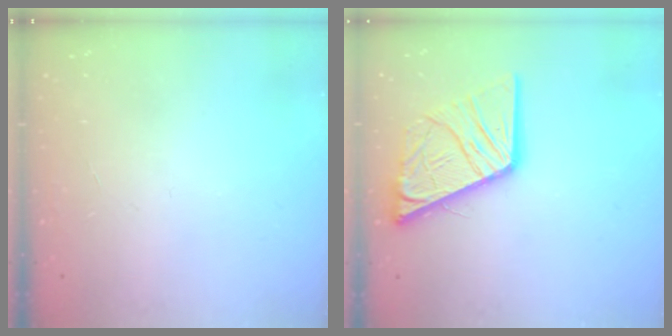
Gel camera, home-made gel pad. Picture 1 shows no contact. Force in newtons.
{"total": 16.5, "press": 16.4, "slide": 1.9}